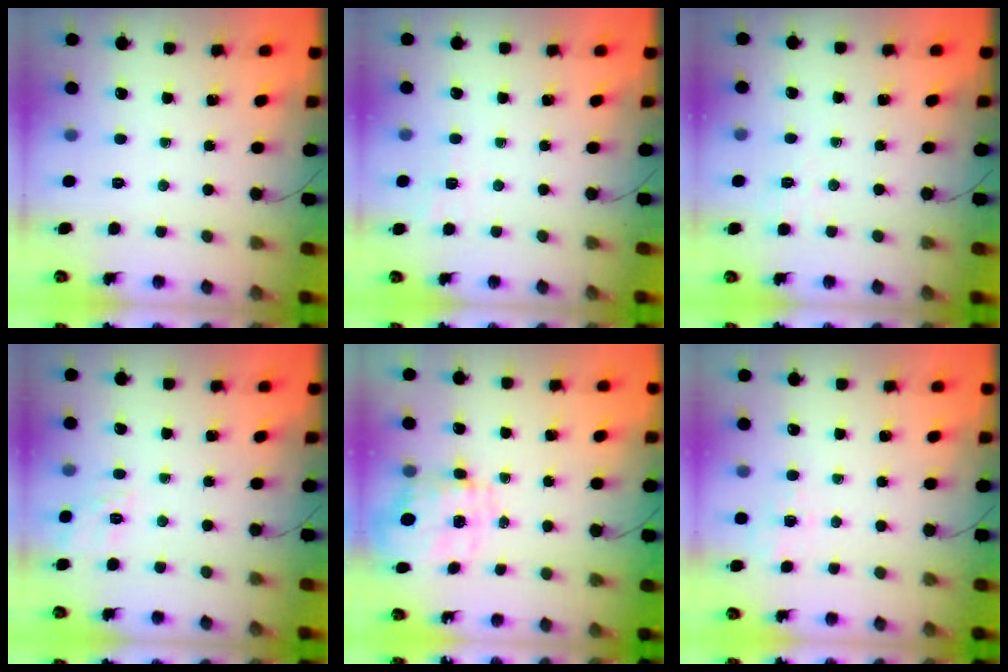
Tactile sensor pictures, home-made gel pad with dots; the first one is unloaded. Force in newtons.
{"total": 2.6, "press": 2.1, "slide": 1.6}
{"total": 2.7, "press": 2.0, "slide": 1.8}
{"total": 9.7, "press": 9.6, "slide": 1.7}
{"total": 3.4, "press": 3.3, "slide": 1.0}
{"total": 1.9, "press": 1.1, "slide": 1.6}